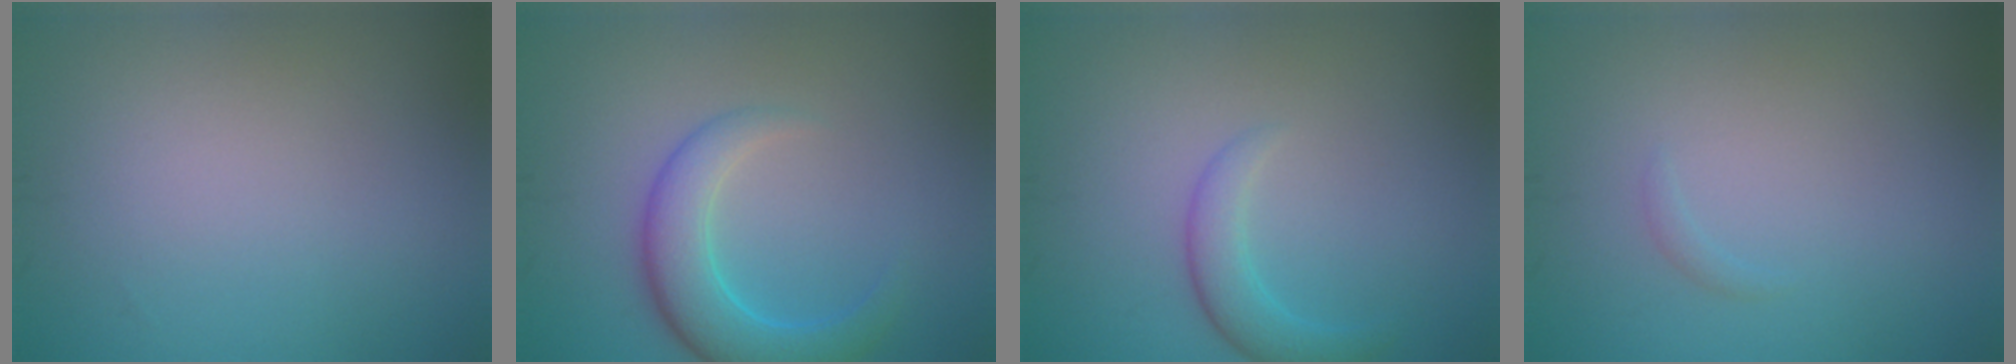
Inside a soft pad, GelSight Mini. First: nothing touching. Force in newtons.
{"total": 4.8, "press": 4.7, "slide": 0.2}
{"total": 2.4, "press": 2.4, "slide": 0.1}
{"total": 0.5, "press": 0.5, "slide": 0.1}